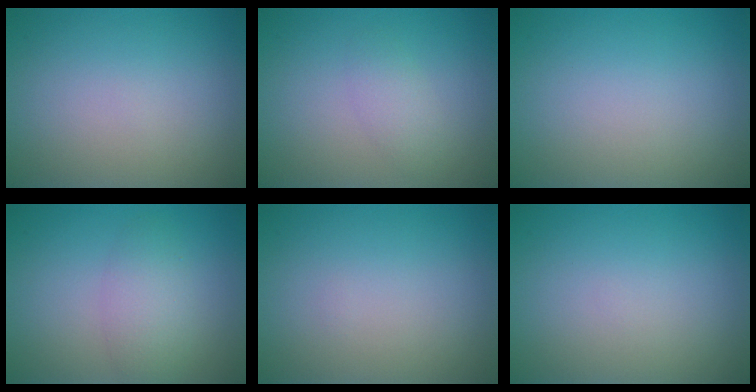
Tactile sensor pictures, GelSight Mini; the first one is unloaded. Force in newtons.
{"total": 1.7, "press": 1.7, "slide": 0.0}
{"total": 0.0}
{"total": 3.0, "press": 3.0, "slide": 0.1}
{"total": 0.0}
{"total": 0.0}